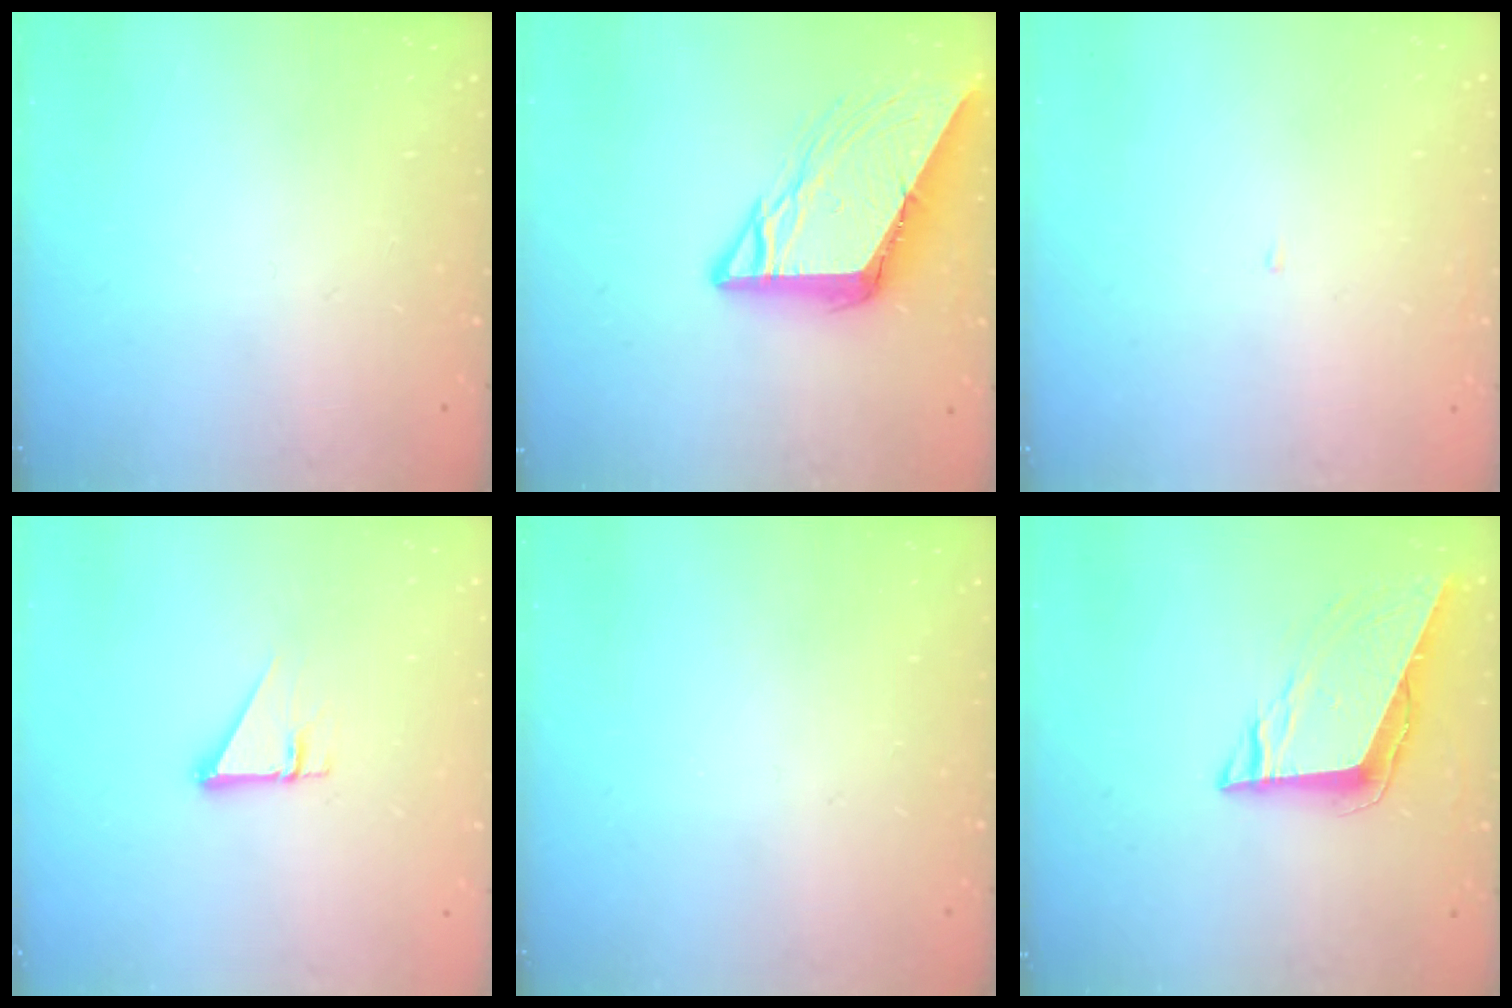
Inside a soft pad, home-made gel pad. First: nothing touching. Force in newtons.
{"total": 11.0, "press": 10.9, "slide": 1.2}
{"total": 2.1, "press": 2.1, "slide": 0.2}
{"total": 2.7, "press": 2.7, "slide": 0.2}
{"total": 0.0}
{"total": 8.9, "press": 8.4, "slide": 2.7}